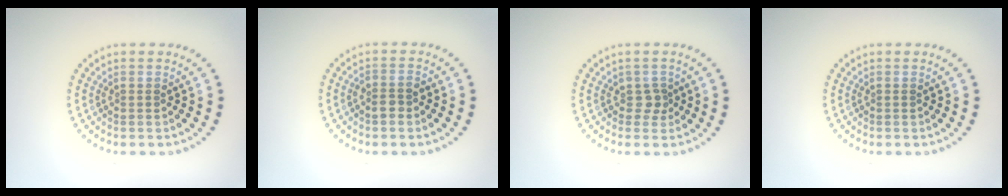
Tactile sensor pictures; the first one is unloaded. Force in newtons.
{"total": 1.4, "press": 1.3, "slide": 0.5}
{"total": 1.2, "press": 1.0, "slide": 0.7}
{"total": 0.0}